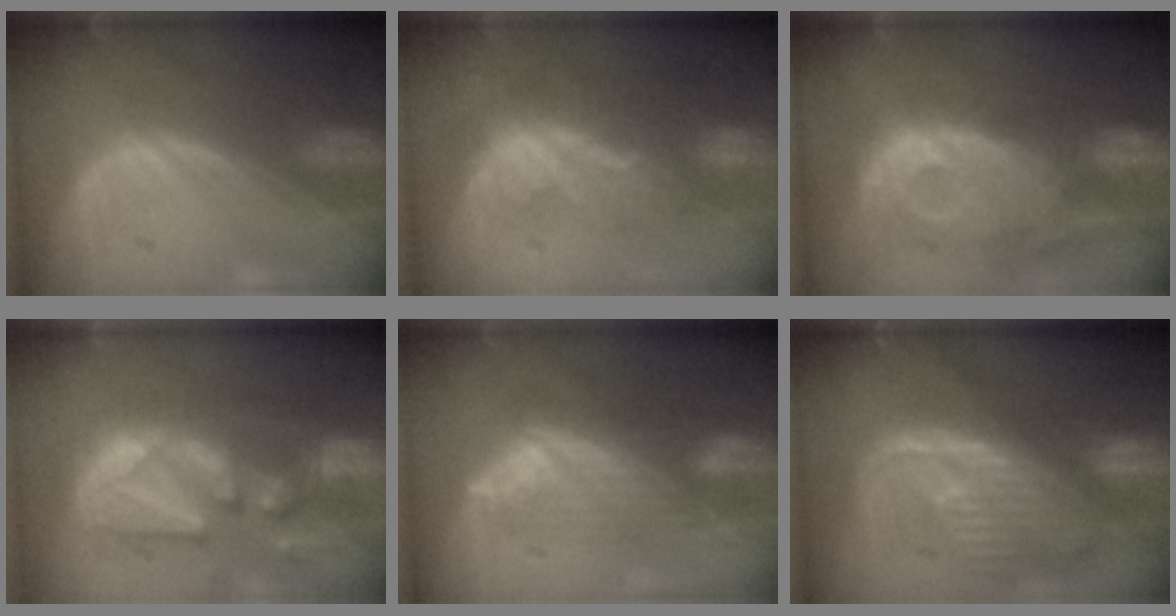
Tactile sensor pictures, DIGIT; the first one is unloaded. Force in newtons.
{"total": 8.6, "press": 7.8, "slide": 3.5}
{"total": 11.9, "press": 10.7, "slide": 5.2}
{"total": 11.2, "press": 10.7, "slide": 3.2}
{"total": 7.0, "press": 6.8, "slide": 1.7}
{"total": 12.5, "press": 10.7, "slide": 6.5}